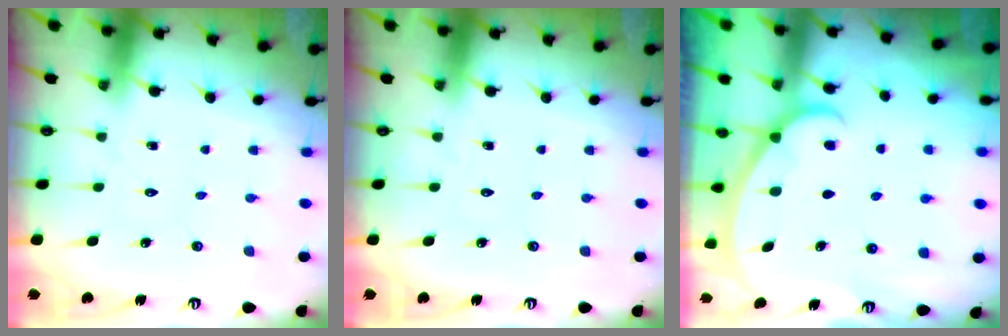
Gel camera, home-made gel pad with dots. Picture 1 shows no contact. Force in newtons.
{"total": 0.0}
{"total": 1.9, "press": 1.9, "slide": 0.1}